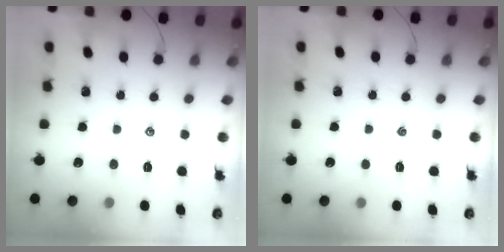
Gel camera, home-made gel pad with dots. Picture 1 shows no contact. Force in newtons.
{"total": 0.0}